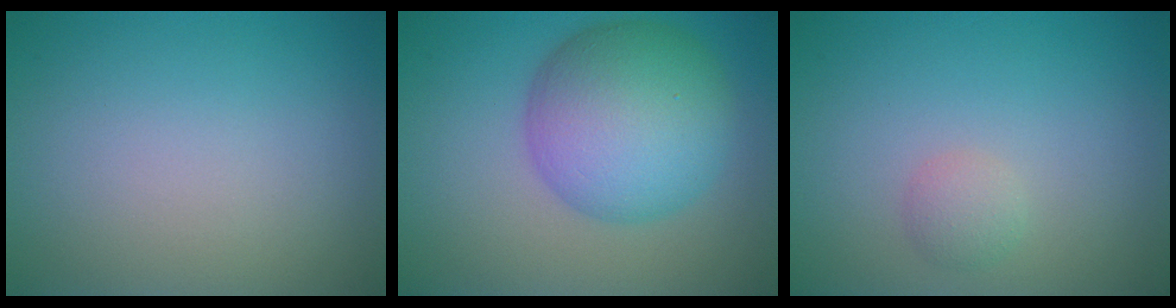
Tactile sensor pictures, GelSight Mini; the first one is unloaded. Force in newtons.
{"total": 9.1, "press": 9.1, "slide": 0.2}
{"total": 1.3, "press": 1.3, "slide": 0.1}